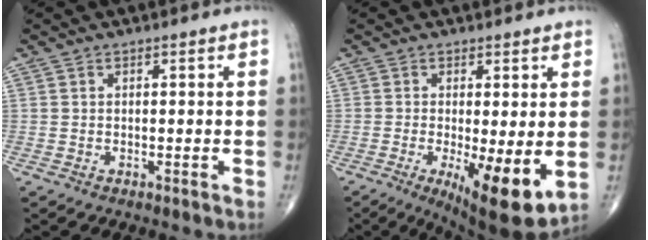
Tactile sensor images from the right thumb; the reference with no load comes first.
{"total": 11.6, "force": [-2.2, 3.1, 10.9], "torque": [-0.167, -0.030, -0.028]}